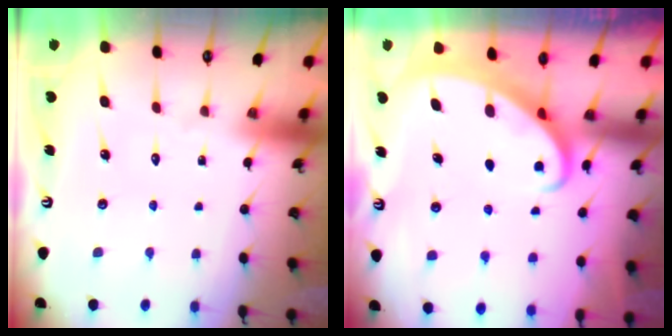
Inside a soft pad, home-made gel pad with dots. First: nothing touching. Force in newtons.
{"total": 2.5, "press": 2.5, "slide": 0.3}